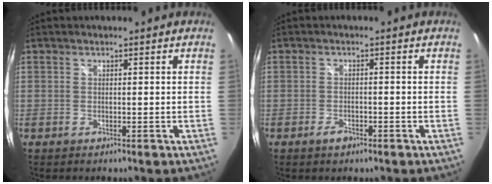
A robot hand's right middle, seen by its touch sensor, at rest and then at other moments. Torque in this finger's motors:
{"motor_torque": [0.41, -0.14, 0.00, 0.00]}